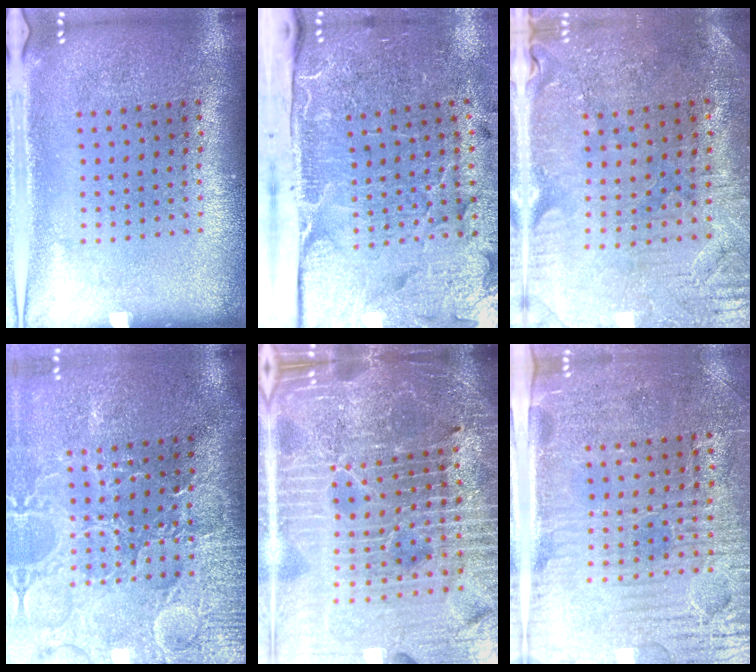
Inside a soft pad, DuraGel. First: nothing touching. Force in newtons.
{"total": 5.2, "press": 4.0, "slide": 3.3}
{"total": 0.8, "press": 0.6, "slide": 0.5}
{"total": 4.3, "press": 3.8, "slide": 2.0}
{"total": 6.2, "press": 5.6, "slide": 2.7}
{"total": 3.7, "press": 3.4, "slide": 1.3}